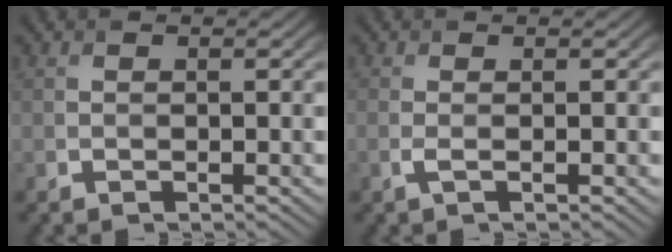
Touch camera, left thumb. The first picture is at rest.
{"total": 1.4, "force": [-0.2, 0.2, 1.4], "torque": [-0.032, -0.001, -0.008]}